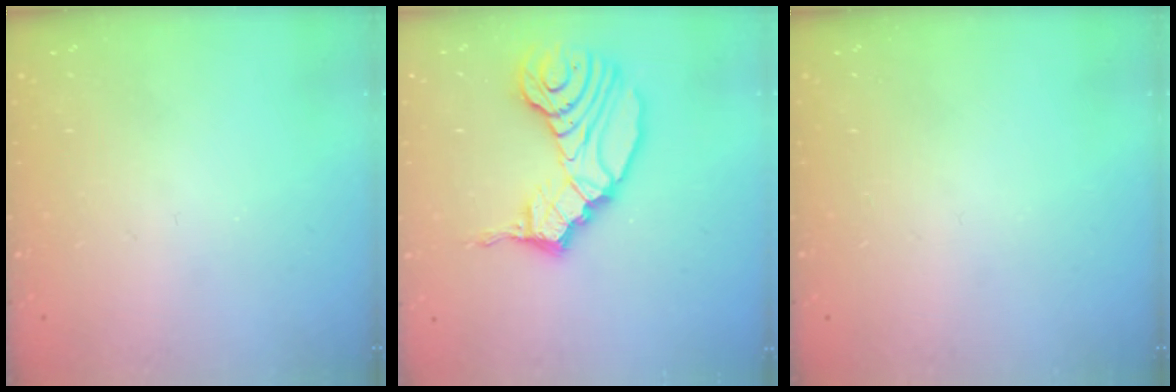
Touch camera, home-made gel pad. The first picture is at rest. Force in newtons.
{"total": 18.1, "press": 17.4, "slide": 4.9}
{"total": 0.0}